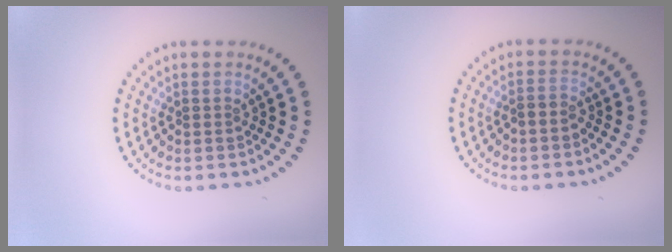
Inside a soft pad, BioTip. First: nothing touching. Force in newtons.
{"total": 0.8, "press": 0.5, "slide": 0.6}